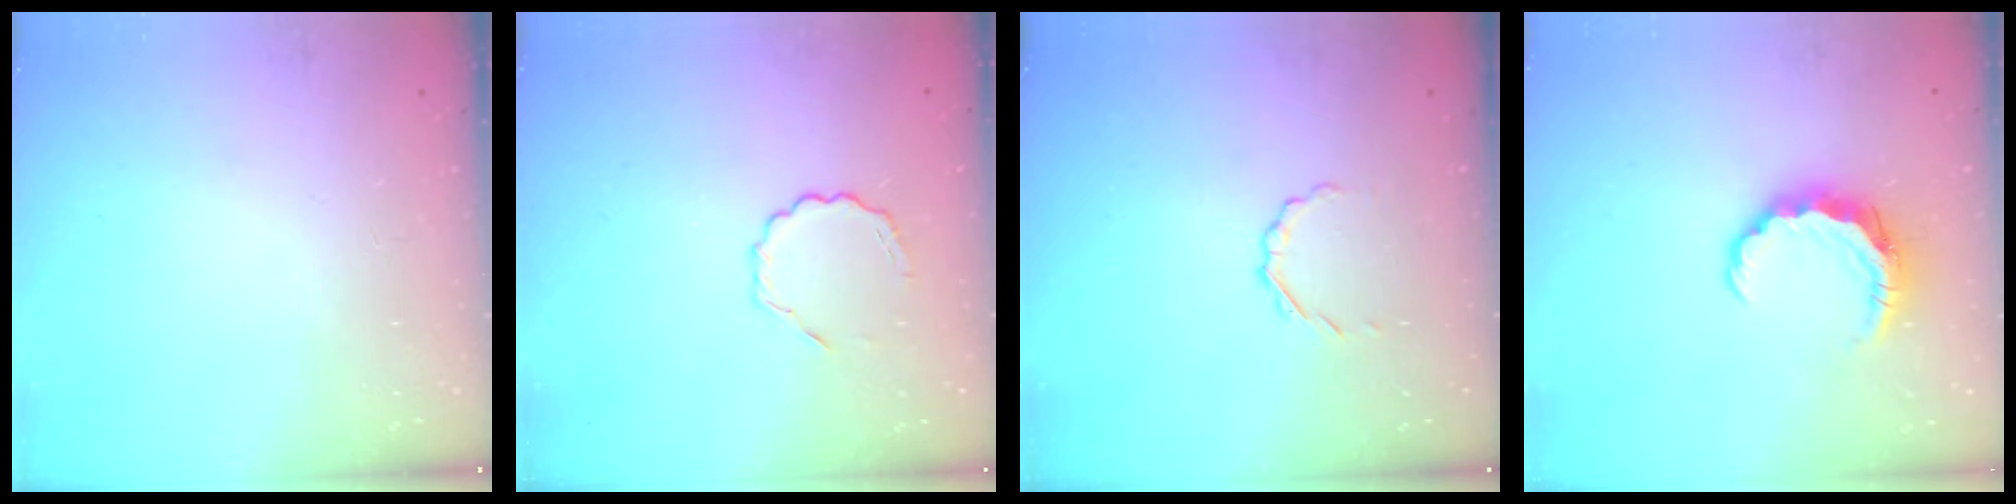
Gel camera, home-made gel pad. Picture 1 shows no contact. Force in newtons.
{"total": 3.8, "press": 3.6, "slide": 1.1}
{"total": 2.2, "press": 2.1, "slide": 0.7}
{"total": 7.6, "press": 7.6, "slide": 0.7}